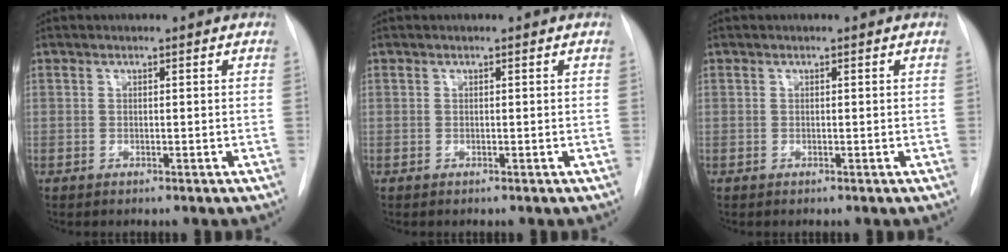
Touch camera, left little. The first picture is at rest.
{"total": 0.0}
{"total": 0.0}